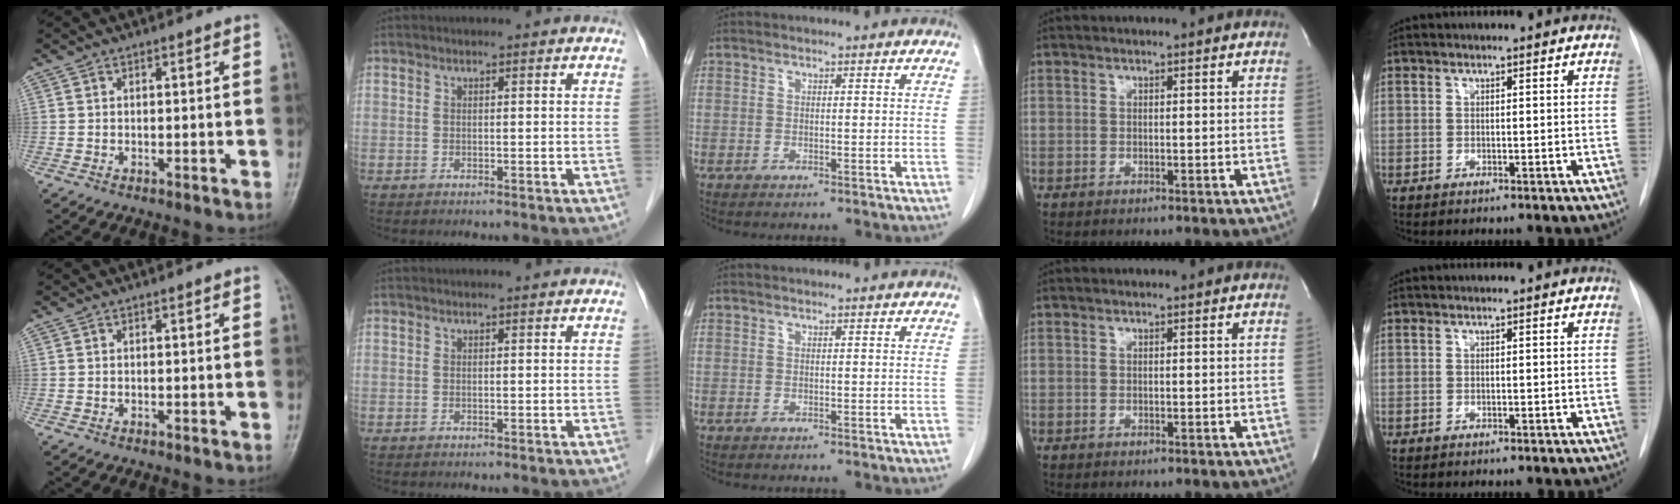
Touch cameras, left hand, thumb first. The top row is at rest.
{}